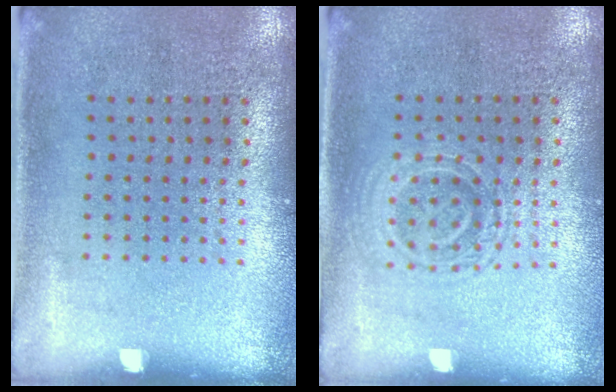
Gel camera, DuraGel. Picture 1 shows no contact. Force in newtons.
{"total": 1.3, "press": 1.2, "slide": 0.3}